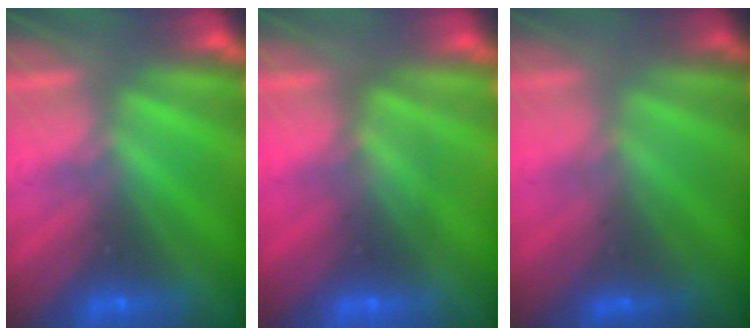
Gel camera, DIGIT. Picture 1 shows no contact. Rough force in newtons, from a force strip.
{"total": 2.6}
{"total": 1.8}